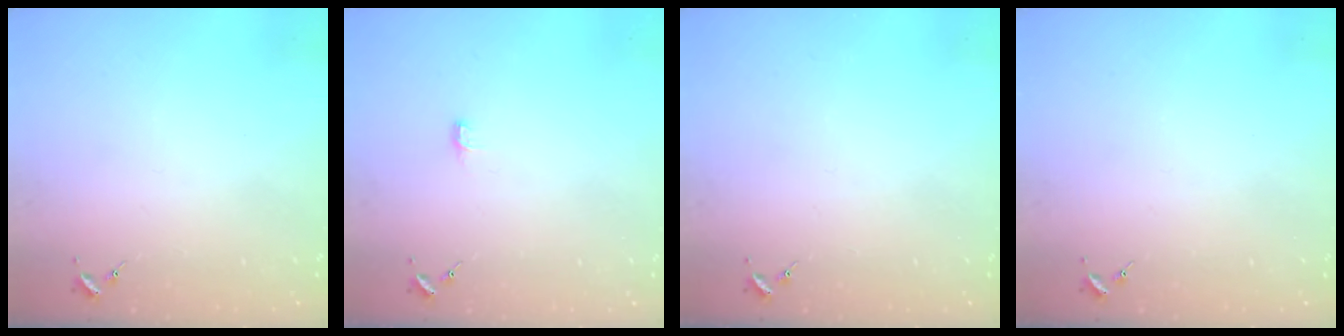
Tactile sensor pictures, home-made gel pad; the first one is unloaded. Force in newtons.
{"total": 3.3, "press": 3.3, "slide": 0.3}
{"total": 0.0}
{"total": 0.0}